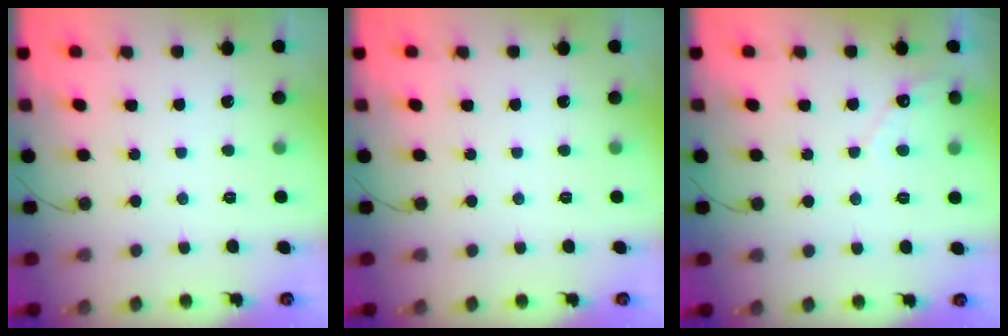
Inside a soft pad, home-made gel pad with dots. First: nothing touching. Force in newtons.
{"total": 0.0}
{"total": 4.0, "press": 4.0, "slide": 0.2}